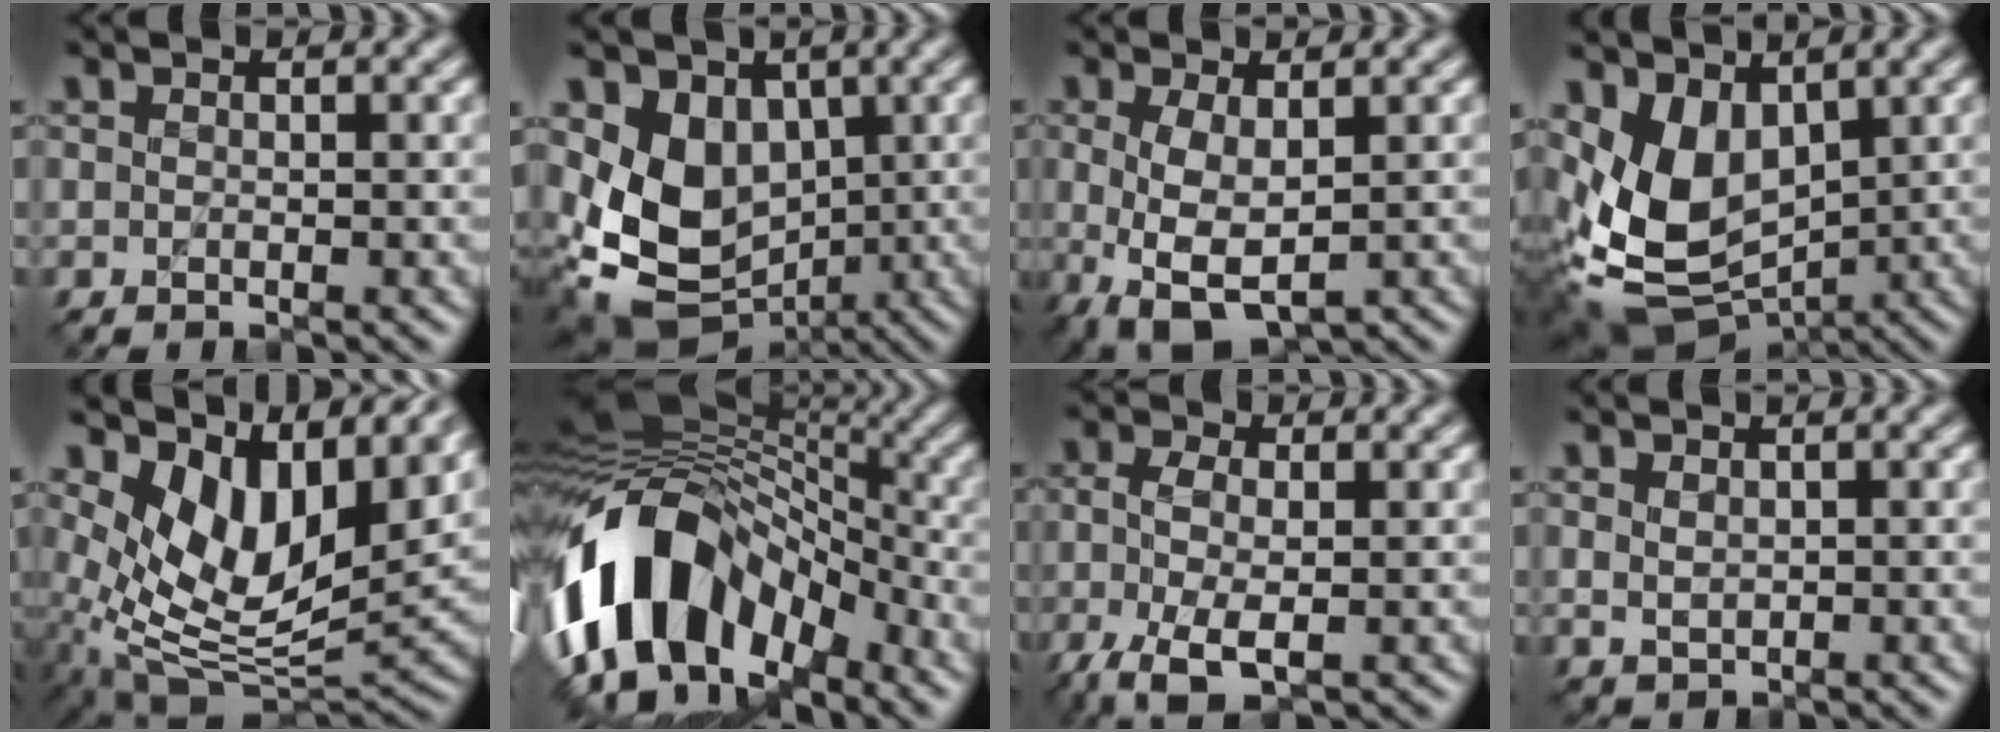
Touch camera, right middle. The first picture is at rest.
{"total": 7.3, "force": [0.0, 6.0, 4.1], "torque": [-0.078, -0.019, -0.002]}
{"total": 4.3, "force": [-0.6, 2.1, 3.7], "torque": [-0.090, -0.014, -0.002]}
{"total": 6.9, "force": [0.6, 4.9, 4.8], "torque": [-0.108, -0.022, 0.018]}
{"total": 10.4, "force": [3.7, 6.3, 7.4], "torque": [-0.148, -0.011, 0.065]}
{"total": 13.1, "force": [-5.3, 8.7, 8.2], "torque": [-0.148, 0.022, -0.110]}
{"total": 5.0, "force": [-2.0, 2.4, 4.0], "torque": [-0.102, -0.002, -0.041]}
{"total": 0.9, "force": [0.7, 0.4, 0.1], "torque": [-0.007, 0.001, 0.021]}